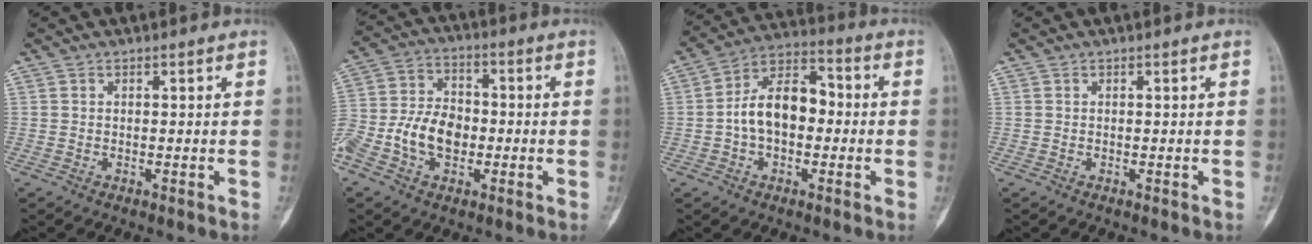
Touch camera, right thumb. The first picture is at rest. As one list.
[{"total": 13.3, "force": [-3.7, 9.1, 9.0], "torque": [-0.163, 0.031, -0.076]}, {"total": 12.5, "force": [-1.0, 8.0, 9.5], "torque": [-0.142, 0.042, -0.029]}, {"total": 0.0}]